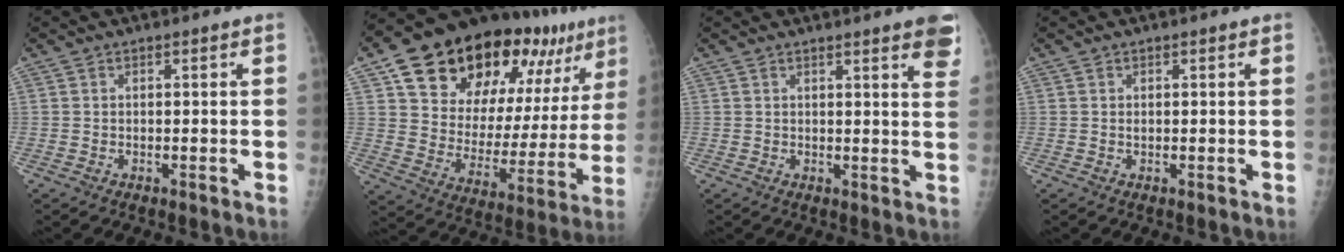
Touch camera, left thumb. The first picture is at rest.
{"total": 28.4, "force": [16.5, 14.0, 18.4], "torque": [-0.240, -0.025, 0.256]}
{"total": 7.7, "force": [5.0, 1.2, 5.8], "torque": [-0.052, -0.013, 0.047]}
{"total": 0.5, "force": [0.1, 0.4, 0.3], "torque": [-0.005, 0.000, 0.001]}